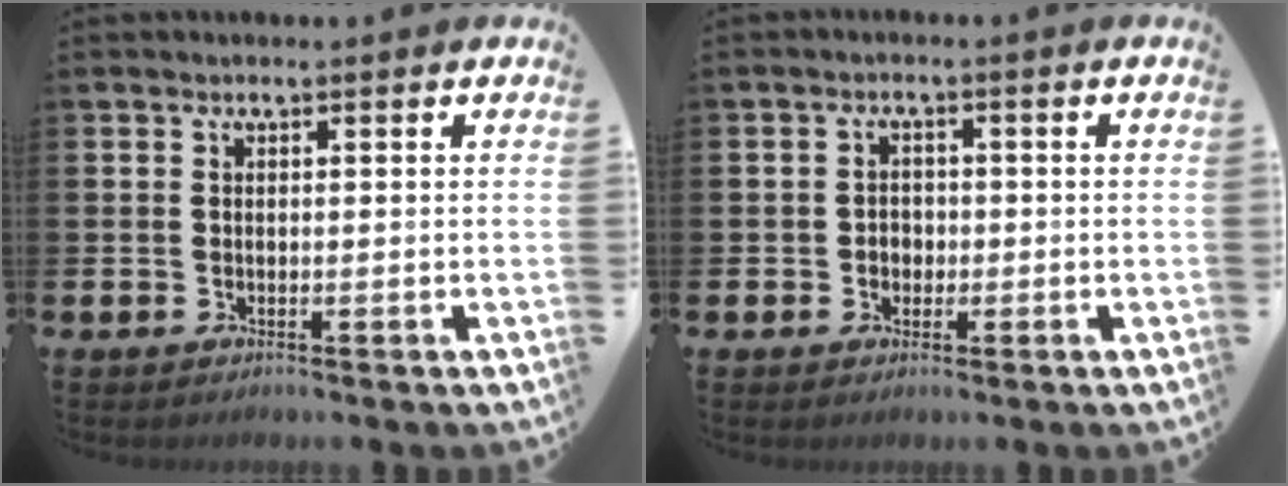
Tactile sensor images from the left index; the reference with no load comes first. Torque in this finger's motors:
{"motor_torque": [0.16, -0.03, 0.03, 0.02]}